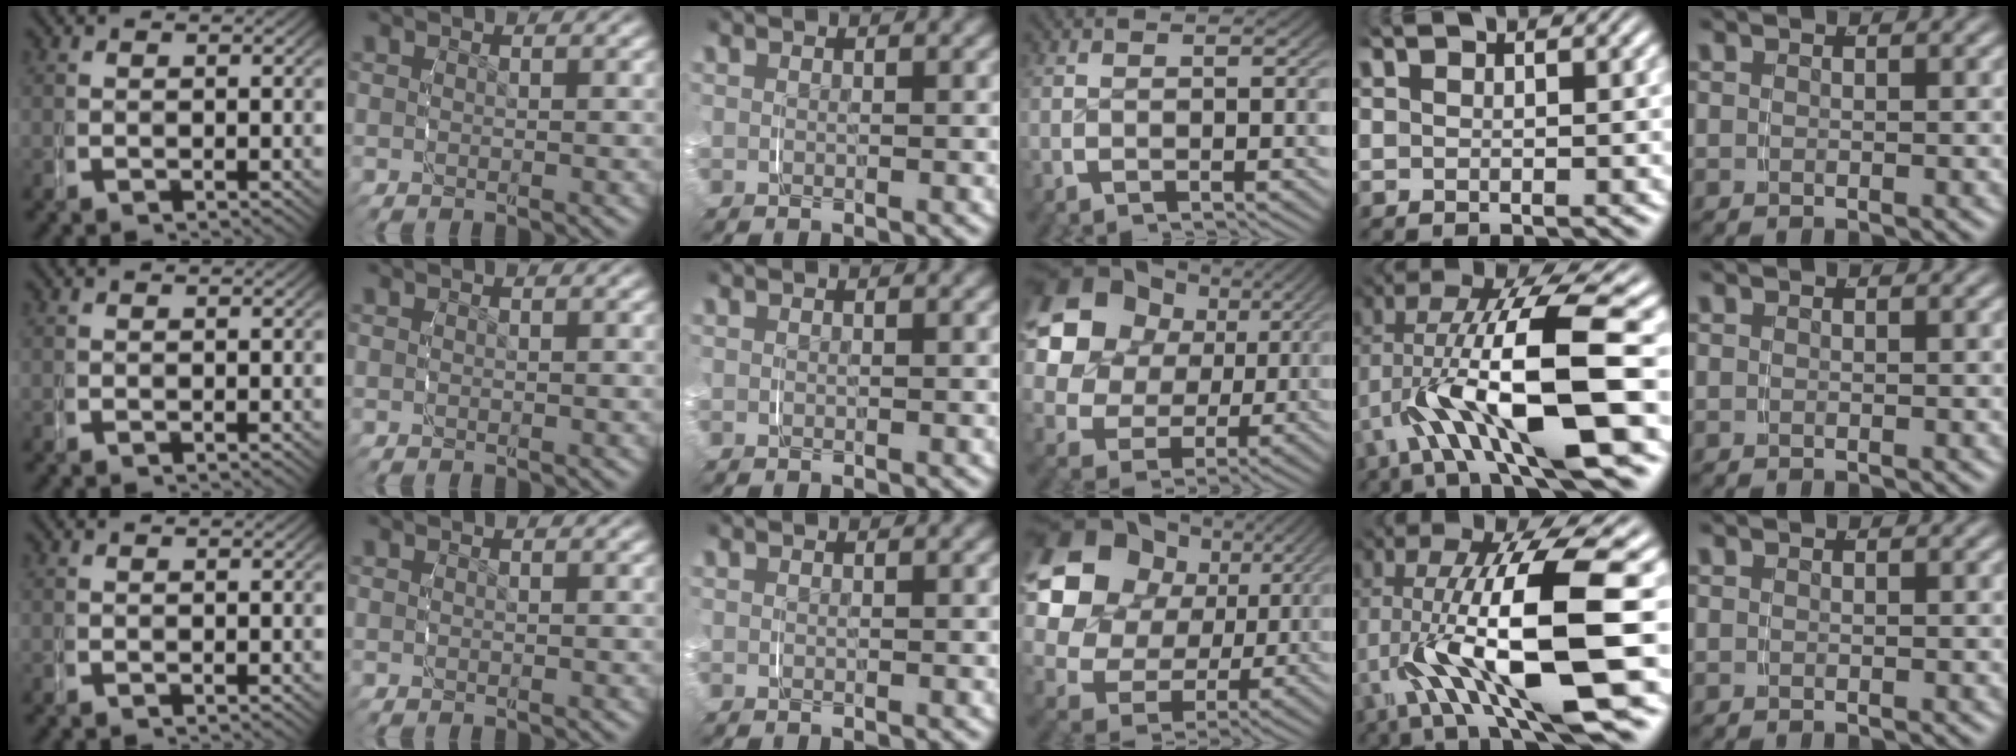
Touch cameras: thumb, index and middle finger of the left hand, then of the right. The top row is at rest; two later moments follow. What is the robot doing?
{"motion": "grasp_and_lifting", "object": "key"}